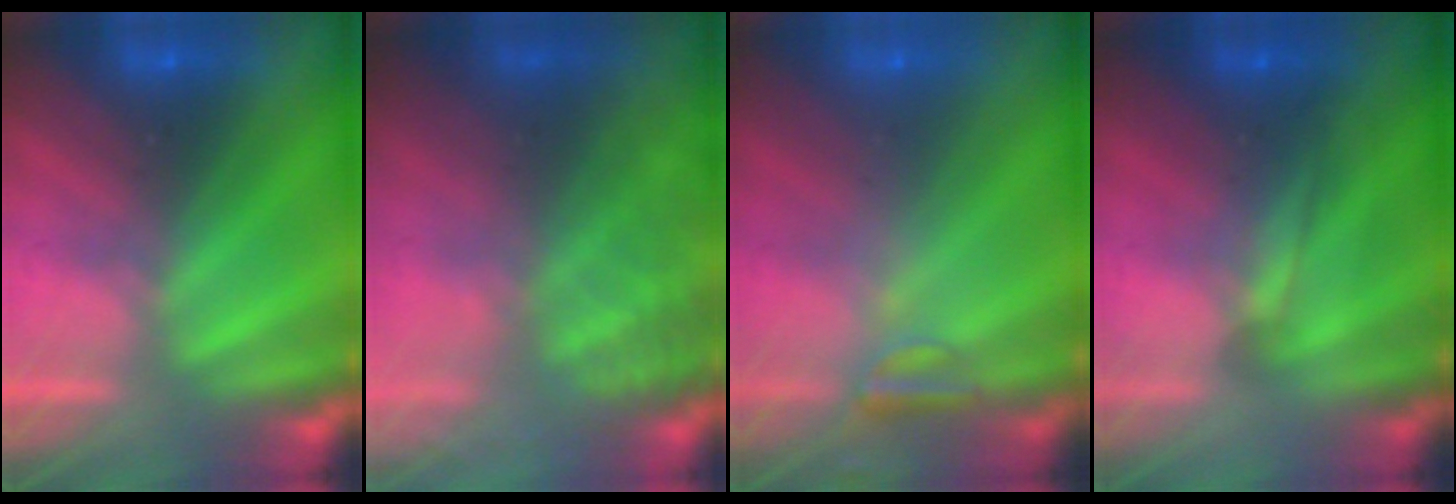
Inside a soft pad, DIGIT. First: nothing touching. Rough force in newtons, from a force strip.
{"total": 7.3}
{"total": 2.4}
{"total": 1.6}